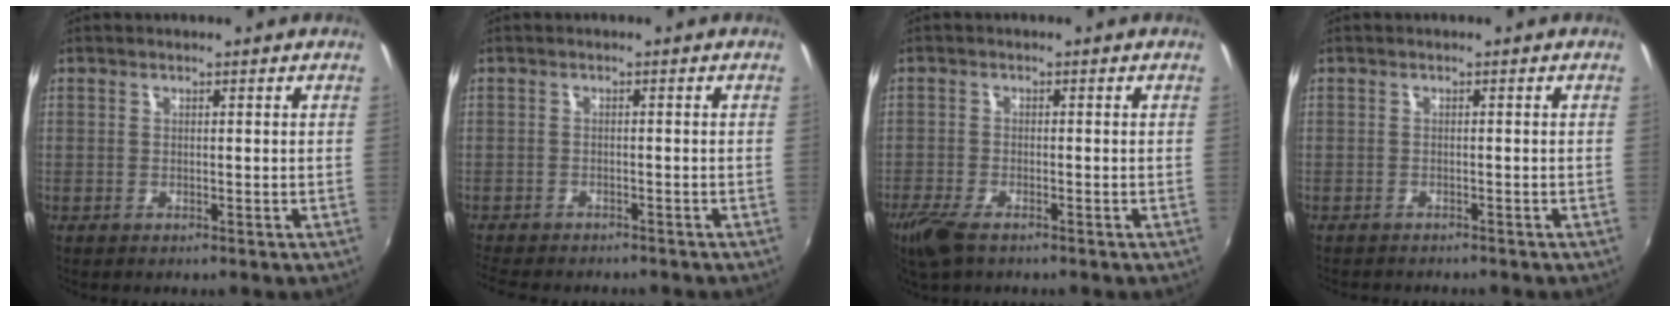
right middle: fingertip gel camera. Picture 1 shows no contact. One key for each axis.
{"total": 7.1, "fx": -6.4, "fy": 1.6, "fz": 2.6, "tx": -0.069, "ty": -0.020, "tz": -0.101}
{"total": 5.7, "fx": -4.1, "fy": 2.0, "fz": 3.5, "tx": -0.094, "ty": -0.020, "tz": -0.079}
{"total": 2.6, "fx": -2.5, "fy": 0.5, "fz": 0.7, "tx": -0.021, "ty": -0.013, "tz": -0.037}